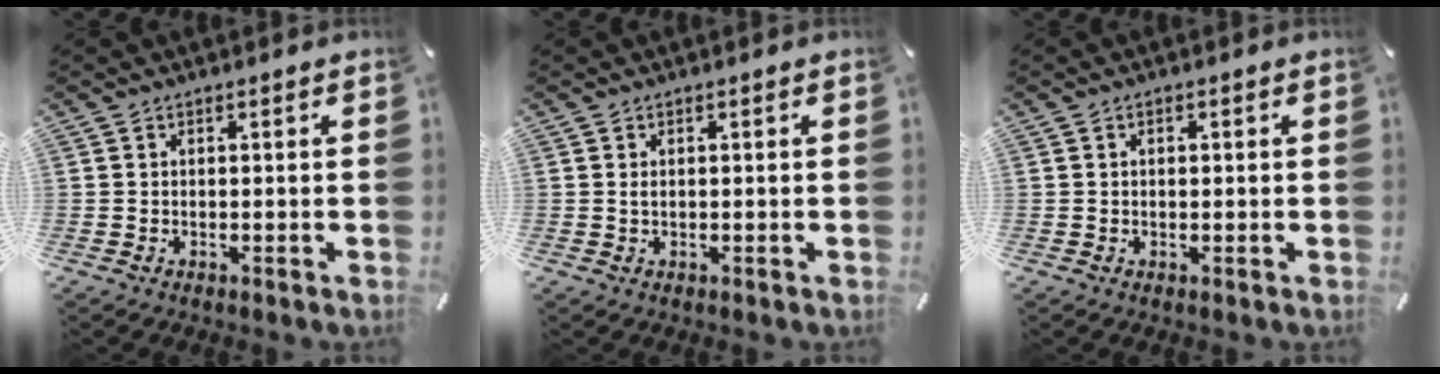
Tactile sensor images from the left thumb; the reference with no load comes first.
{"total": 0.8, "force": [0.1, 0.5, 0.7], "torque": [-0.015, 0.001, 0.001]}
{"total": 1.0, "force": [0.0, 0.7, 0.7], "torque": [-0.015, 0.004, -0.001]}